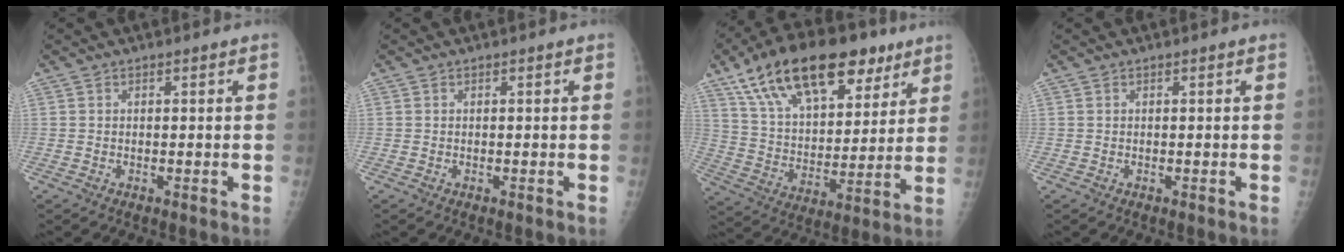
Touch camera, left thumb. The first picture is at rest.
{"total": 0.0}
{"total": 25.3, "force": [14.9, 12.5, 16.1], "torque": [-0.240, -0.017, 0.255]}
{"total": 0.0}